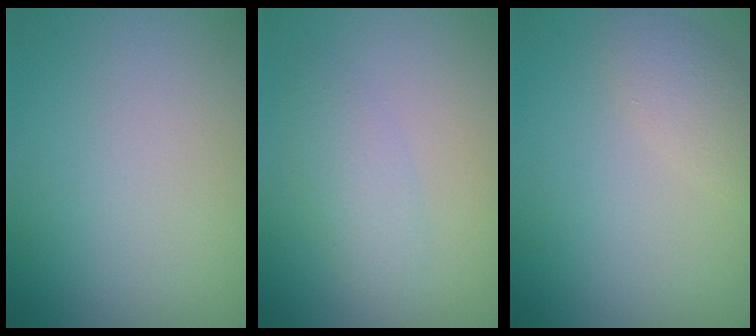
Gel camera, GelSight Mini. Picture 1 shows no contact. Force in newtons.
{"total": 2.2, "press": 2.2, "slide": 0.1}
{"total": 2.4, "press": 2.4, "slide": 0.2}